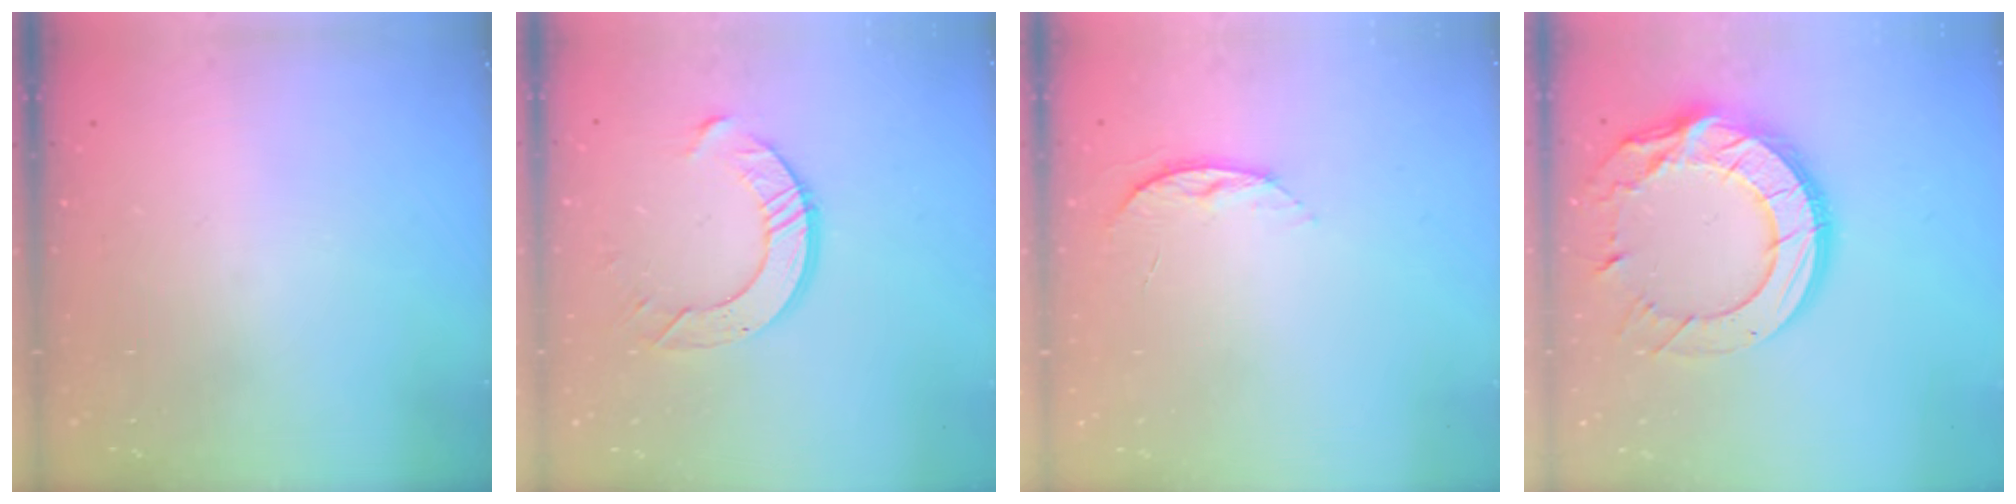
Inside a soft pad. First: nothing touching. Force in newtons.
{"total": 9.1, "press": 9.0, "slide": 0.7}
{"total": 5.8, "press": 5.8, "slide": 0.6}
{"total": 20.2, "press": 20.1, "slide": 1.7}